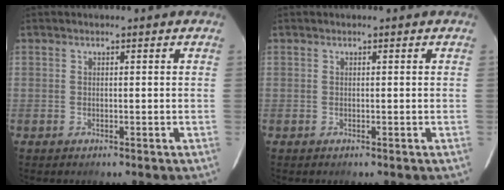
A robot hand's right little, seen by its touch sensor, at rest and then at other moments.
{"total": 0.0}